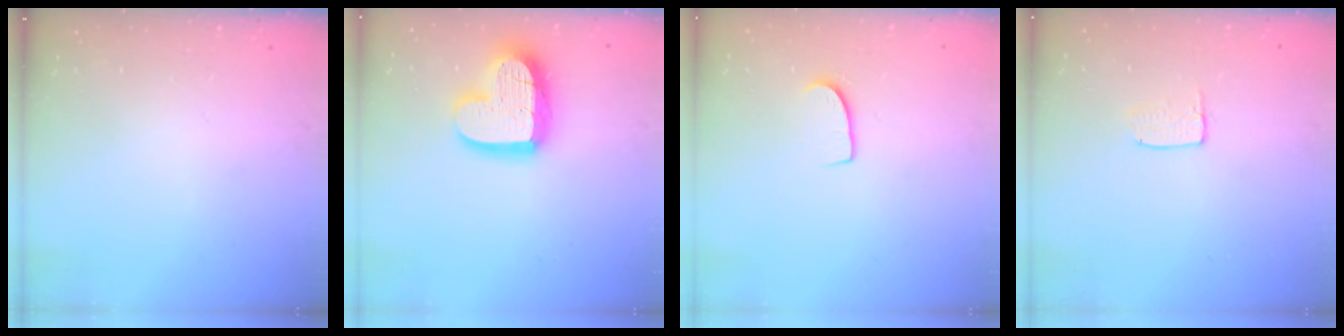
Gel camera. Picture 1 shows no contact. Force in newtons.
{"total": 18.3, "press": 18.2, "slide": 1.9}
{"total": 6.4, "press": 6.4, "slide": 0.6}
{"total": 3.4, "press": 3.3, "slide": 0.3}